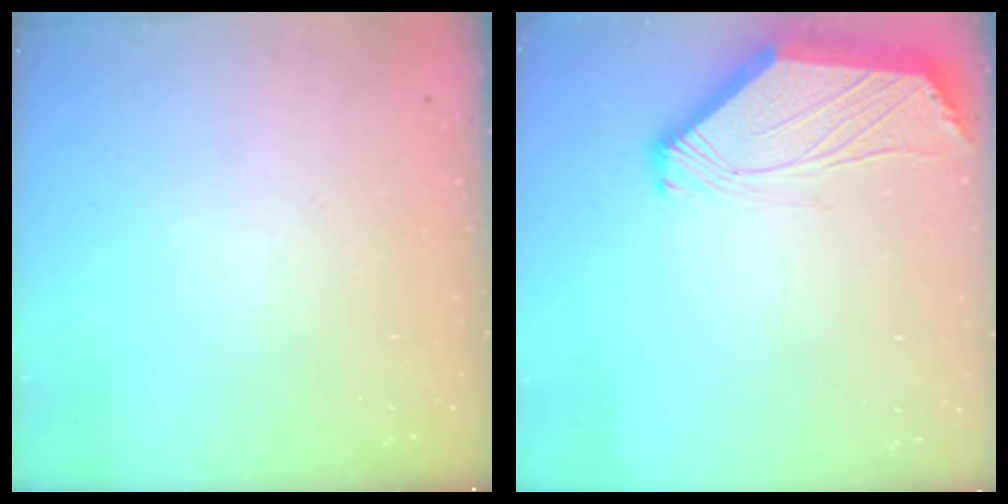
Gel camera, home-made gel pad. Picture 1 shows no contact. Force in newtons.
{"total": 2.4, "press": 2.4, "slide": 0.6}